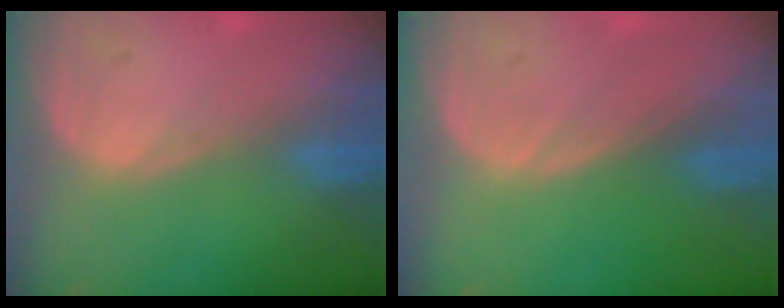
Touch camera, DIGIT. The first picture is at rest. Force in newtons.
{"total": 0.0}